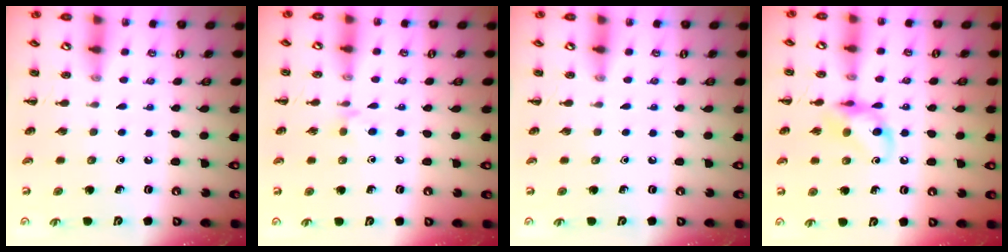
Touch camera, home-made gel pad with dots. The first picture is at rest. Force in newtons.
{"total": 4.0, "press": 3.7, "slide": 1.5}
{"total": 0.0}
{"total": 11.6, "press": 11.4, "slide": 1.9}